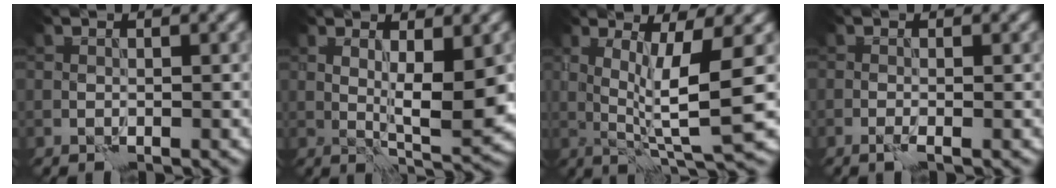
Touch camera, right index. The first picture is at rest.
{"total": 4.4, "force": [1.1, 0.8, 4.2], "torque": [-0.072, -0.010, 0.027]}
{"total": 5.6, "force": [1.0, 0.2, 5.5], "torque": [-0.100, -0.010, 0.028]}
{"total": 0.6, "force": [-0.2, -0.1, 0.5], "torque": [-0.012, -0.003, -0.005]}